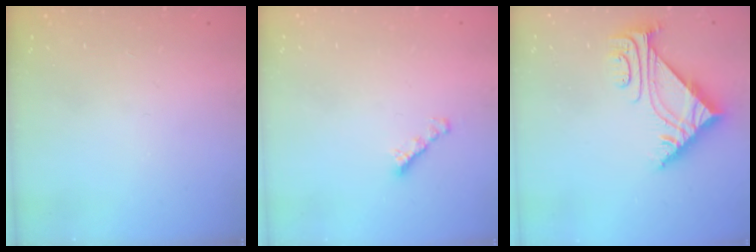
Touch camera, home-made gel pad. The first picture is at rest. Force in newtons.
{"total": 2.5, "press": 2.5, "slide": 0.5}
{"total": 7.0, "press": 6.9, "slide": 0.9}